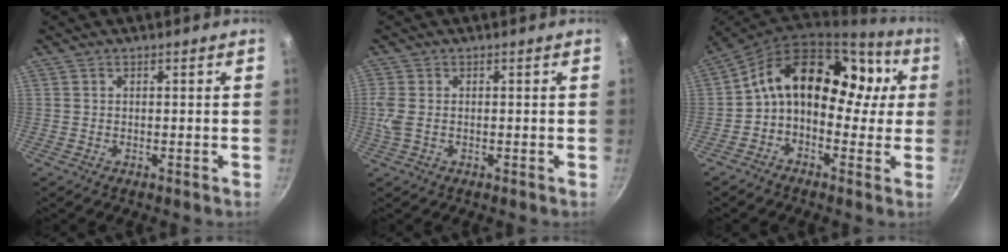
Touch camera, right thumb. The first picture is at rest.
{"total": 3.1, "force": [-0.1, 1.8, 2.5], "torque": [-0.059, 0.000, -0.003]}
{"total": 17.8, "force": [1.9, 12.6, 12.5], "torque": [-0.151, 0.055, 0.009]}